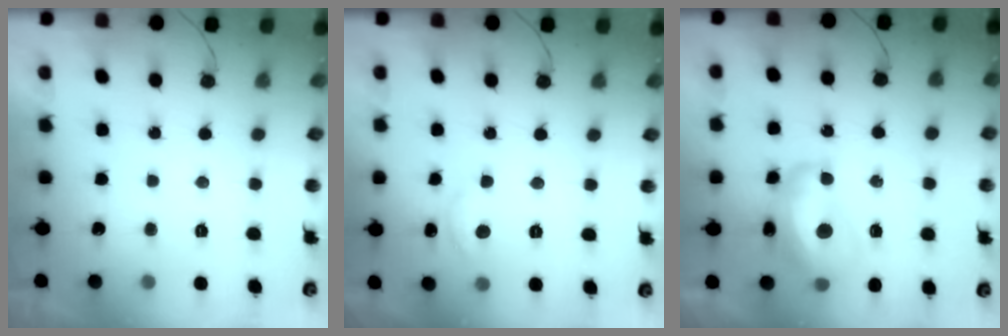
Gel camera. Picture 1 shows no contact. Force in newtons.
{"total": 4.5, "press": 4.5, "slide": 0.5}
{"total": 13.8, "press": 13.8, "slide": 1.1}